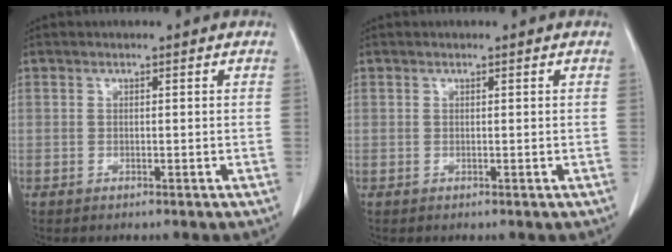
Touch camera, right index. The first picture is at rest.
{"total": 0.0}